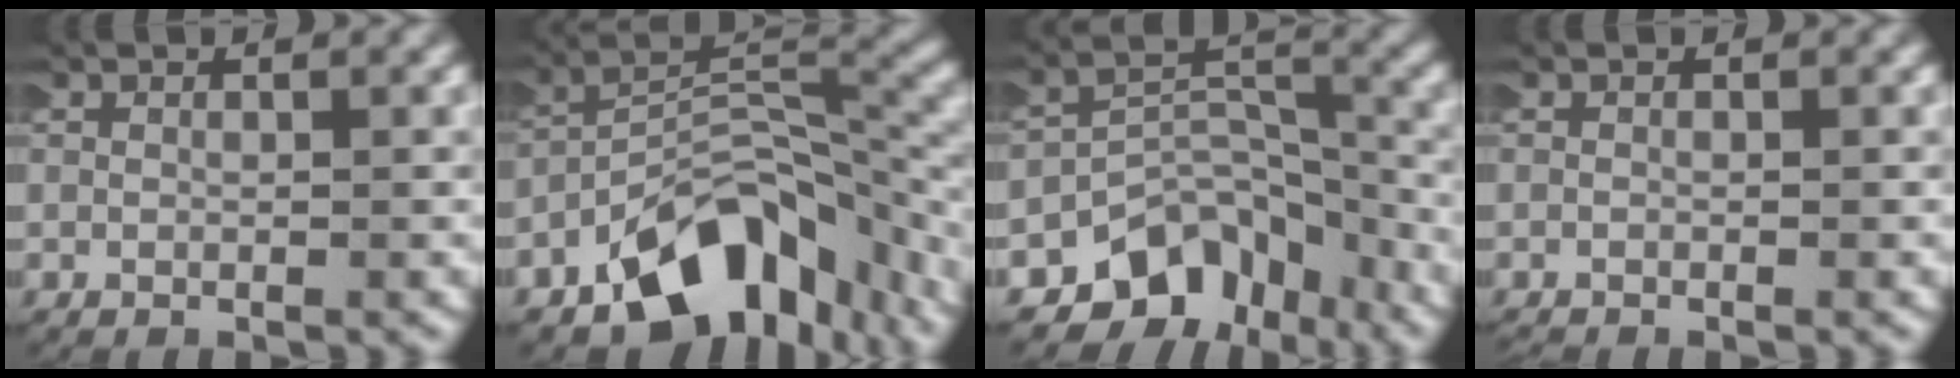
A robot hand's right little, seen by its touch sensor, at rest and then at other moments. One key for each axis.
{"total": 9.1, "fx": -5.8, "fy": 4.1, "fz": 5.7, "tx": -0.077, "ty": 0.006, "tz": -0.090}
{"total": 10.1, "fx": -5.2, "fy": 7.3, "fz": 4.6, "tx": -0.084, "ty": -0.016, "tz": -0.087}
{"total": 0.6, "fx": -0.6, "fy": 0.0, "fz": -0.1, "tx": -0.002, "ty": -0.004, "tz": -0.009}